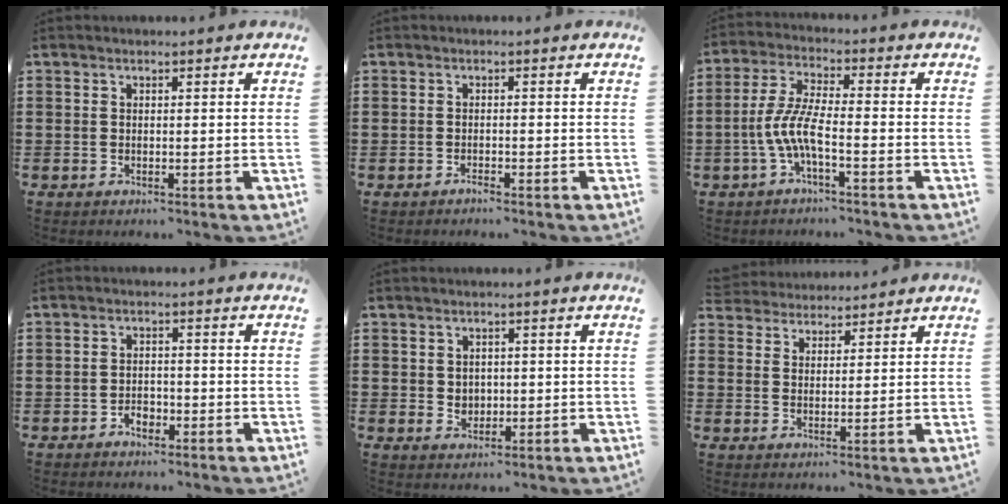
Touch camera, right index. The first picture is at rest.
{"total": 0.8, "force": [-0.8, 0.1, 0.2], "torque": [-0.006, -0.001, -0.016]}
{"total": 6.7, "force": [-2.7, 1.4, 5.9], "torque": [-0.144, -0.011, -0.060]}
{"total": 2.3, "force": [-1.6, 1.3, 1.1], "torque": [-0.024, 0.002, -0.032]}
{"total": 2.0, "force": [0.2, 1.9, 0.7], "torque": [-0.019, 0.010, 0.002]}
{"total": 3.5, "force": [3.4, 0.9, -0.4], "torque": [-0.006, -0.006, 0.065]}